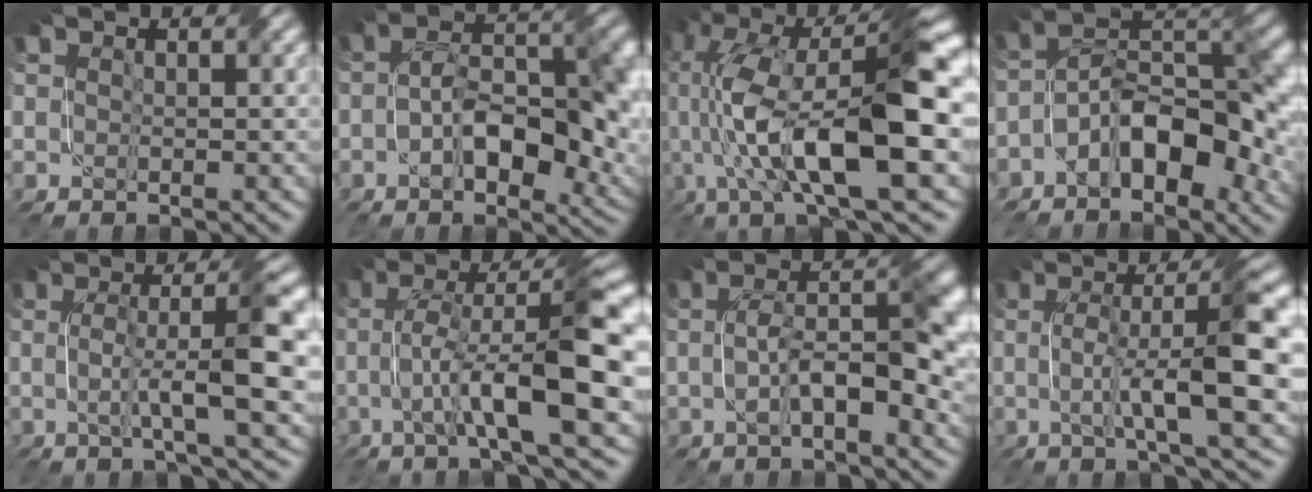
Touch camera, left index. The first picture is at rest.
{"total": 10.4, "force": [-2.1, 4.7, 9.1], "torque": [-0.137, 0.007, -0.034]}
{"total": 14.3, "force": [-1.4, 4.1, 13.6], "torque": [-0.244, 0.016, -0.026]}
{"total": 10.0, "force": [-3.8, 4.8, 7.9], "torque": [-0.118, 0.016, -0.074]}
{"total": 8.1, "force": [0.0, 1.2, 8.0], "torque": [-0.118, 0.009, 0.000]}
{"total": 11.6, "force": [-0.9, 2.2, 11.4], "torque": [-0.182, 0.024, -0.018]}
{"total": 8.3, "force": [-0.9, 3.1, 7.7], "torque": [-0.122, 0.009, -0.016]}
{"total": 9.7, "force": [0.1, 1.7, 9.5], "torque": [-0.138, 0.009, 0.002]}